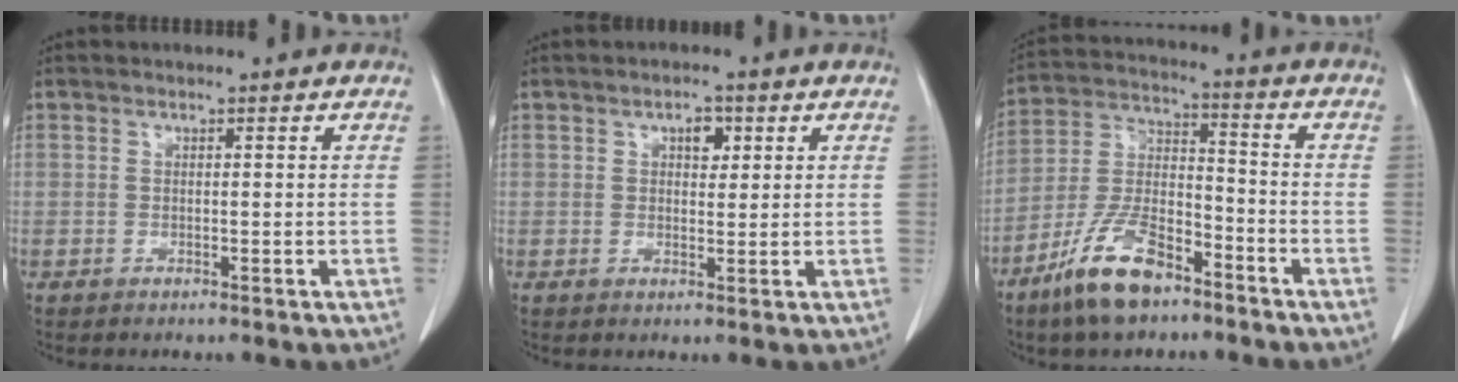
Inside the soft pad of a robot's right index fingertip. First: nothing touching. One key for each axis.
{"total": 2.6, "fx": 1.1, "fy": 1.5, "fz": 1.9, "tx": -0.025, "ty": 0.003, "tz": 0.016}
{"total": 12.3, "fx": -8.3, "fy": 4.0, "fz": 8.1, "tx": -0.176, "ty": -0.008, "tz": -0.162}